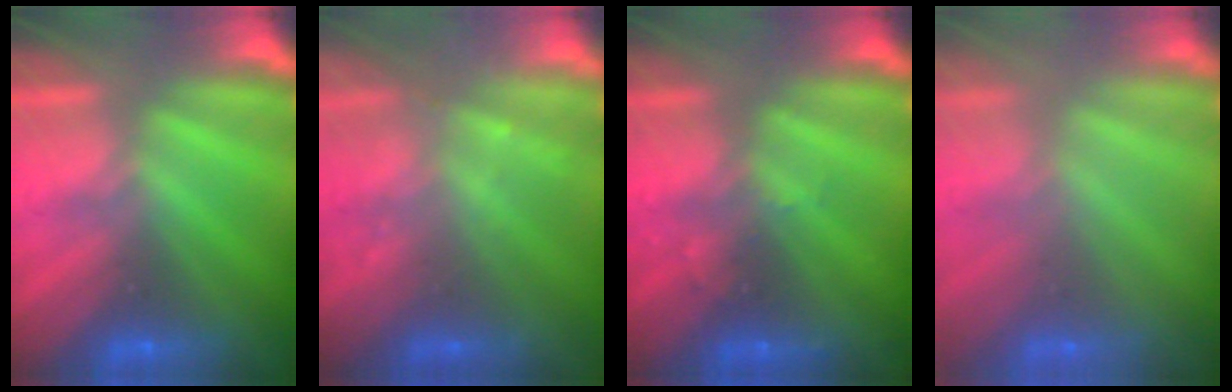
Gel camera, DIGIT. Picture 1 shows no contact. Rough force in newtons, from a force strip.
{"total": 2.3}
{"total": 3.0}
{"total": 2.0}